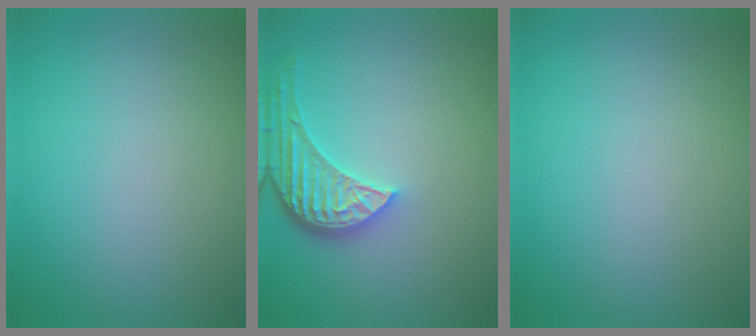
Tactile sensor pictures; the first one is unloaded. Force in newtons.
{"total": 4.5, "press": 3.6, "slide": 2.8}
{"total": 0.0}